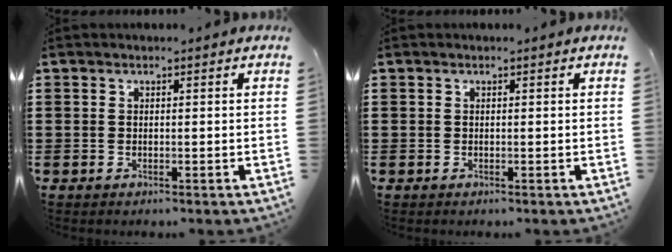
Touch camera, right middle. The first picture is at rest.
{"total": 0.0}